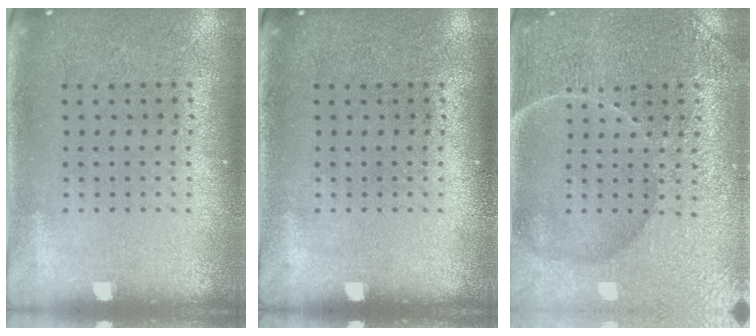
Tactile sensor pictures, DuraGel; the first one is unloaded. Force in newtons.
{"total": 0.0}
{"total": 4.6, "press": 4.4, "slide": 1.1}